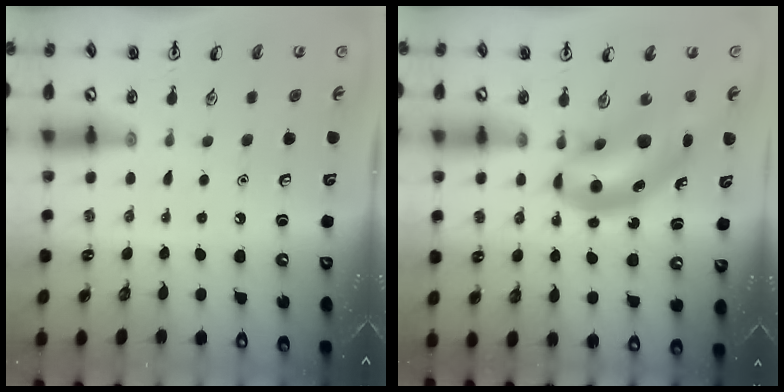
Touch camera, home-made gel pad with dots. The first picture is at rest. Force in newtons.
{"total": 10.8, "press": 10.4, "slide": 3.2}